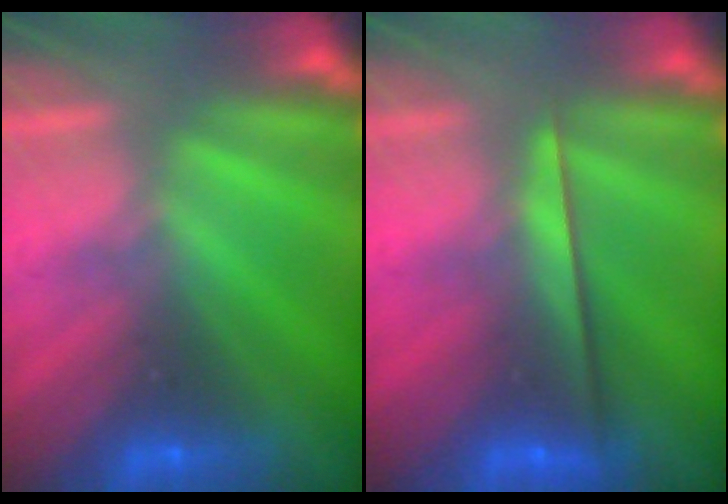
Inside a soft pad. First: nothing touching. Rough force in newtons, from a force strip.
{"total": 2.4}